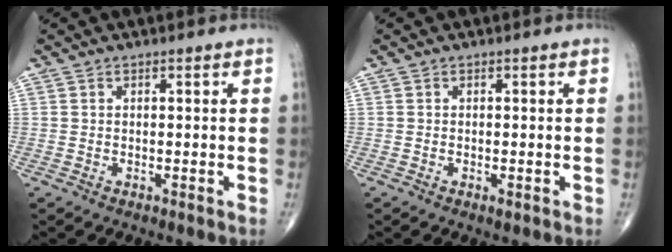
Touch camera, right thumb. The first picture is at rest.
{"total": 0.7, "force": [-0.2, 0.3, 0.6], "torque": [-0.012, -0.004, -0.003]}